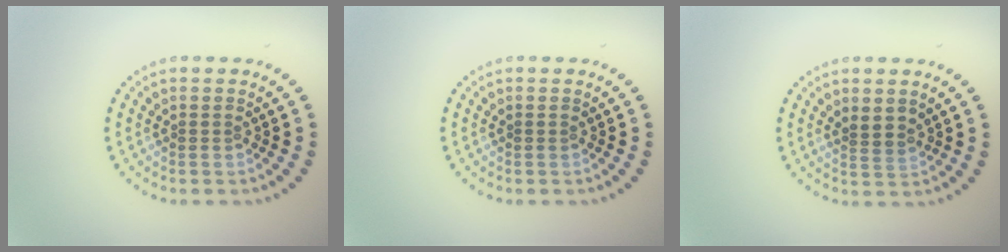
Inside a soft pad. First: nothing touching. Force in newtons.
{"total": 0.0}
{"total": 1.6, "press": 1.4, "slide": 0.8}